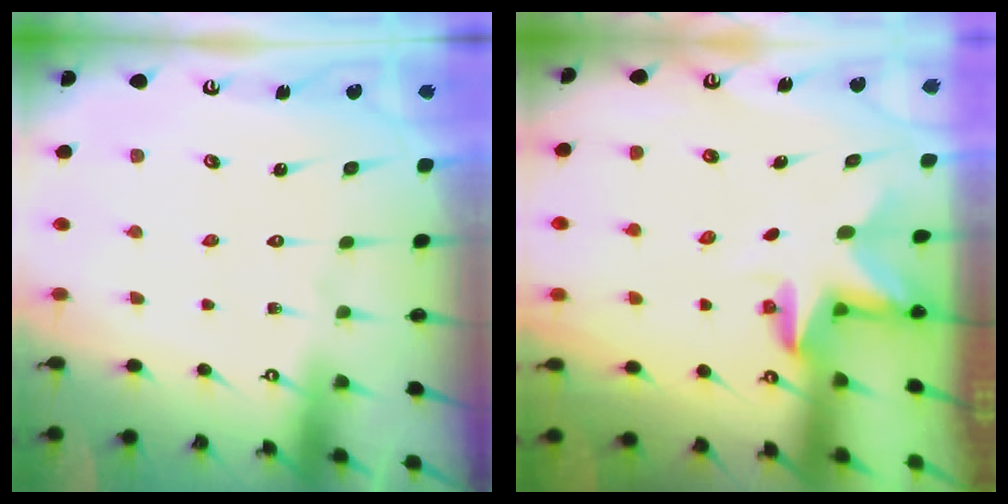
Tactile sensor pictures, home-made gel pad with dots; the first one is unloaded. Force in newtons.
{"total": 2.8, "press": 2.8, "slide": 0.2}